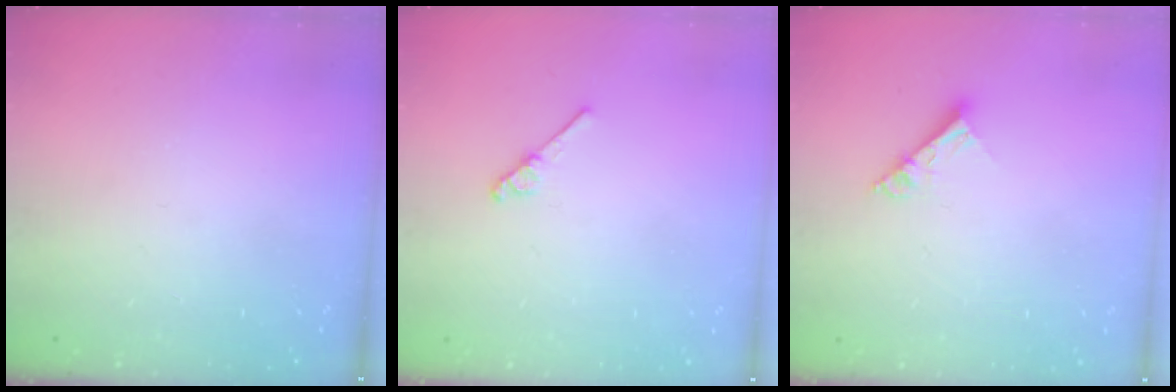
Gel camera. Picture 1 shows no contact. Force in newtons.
{"total": 3.0, "press": 2.9, "slide": 0.5}
{"total": 6.6, "press": 6.5, "slide": 0.7}